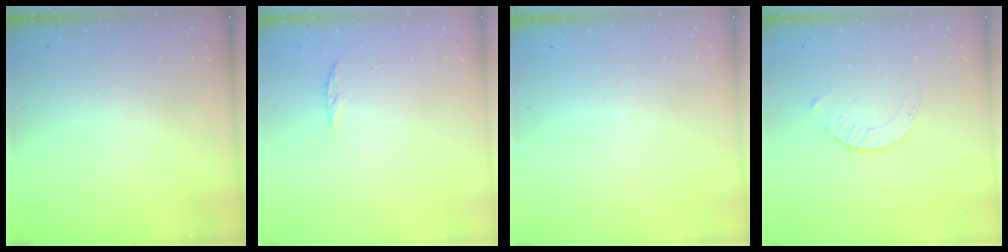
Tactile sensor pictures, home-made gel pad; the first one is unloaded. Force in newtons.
{"total": 2.4, "press": 2.4, "slide": 0.2}
{"total": 0.0}
{"total": 2.1, "press": 2.0, "slide": 0.3}